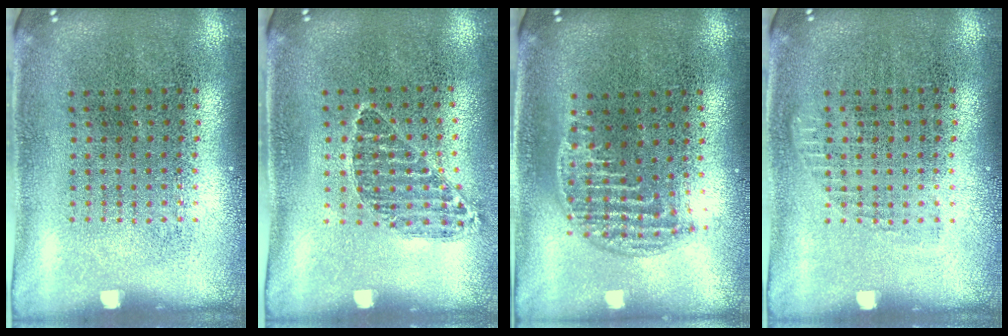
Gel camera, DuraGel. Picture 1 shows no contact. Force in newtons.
{"total": 0.9, "press": 0.7, "slide": 0.5}
{"total": 1.3, "press": 1.1, "slide": 0.6}
{"total": 0.5, "press": 0.5, "slide": 0.2}